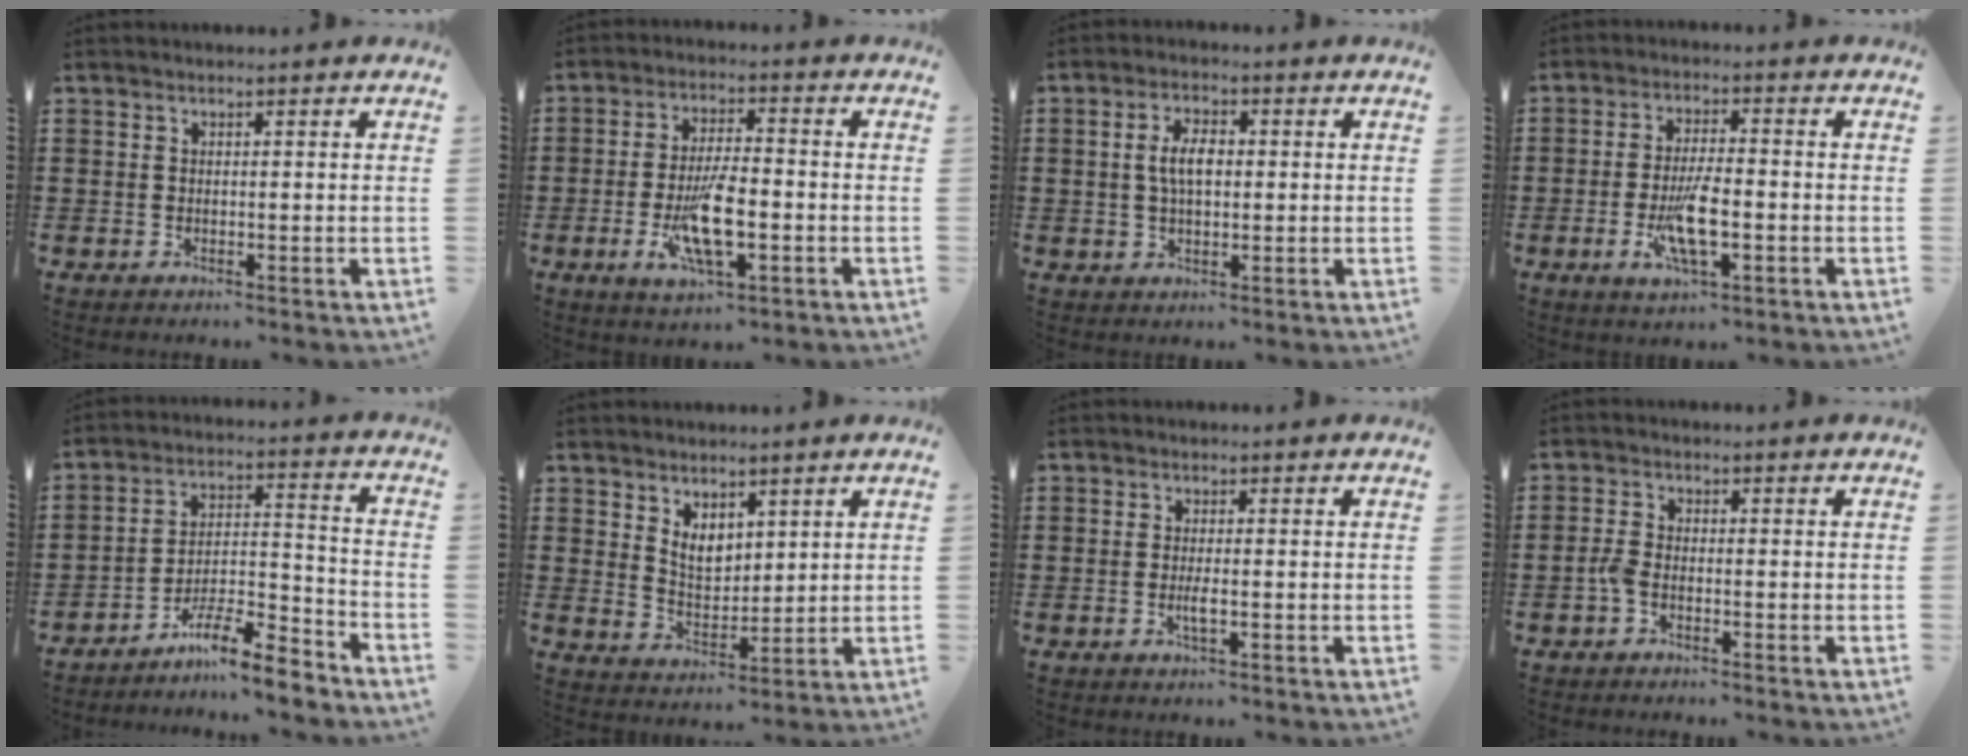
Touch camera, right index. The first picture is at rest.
{"total": 9.4, "force": [-2.6, 3.2, 8.5], "torque": [-0.176, -0.014, -0.046]}
{"total": 4.9, "force": [0.4, 2.3, 4.3], "torque": [-0.086, 0.009, 0.005]}
{"total": 7.4, "force": [-2.2, 2.3, 6.7], "torque": [-0.135, -0.009, -0.040]}
{"total": 8.8, "force": [-7.8, 1.0, 3.8], "torque": [-0.059, 0.021, -0.146]}
{"total": 4.6, "force": [2.6, 3.0, 2.3], "torque": [-0.050, 0.001, 0.047]}
{"total": 2.0, "force": [-0.6, 0.4, 1.9], "torque": [-0.048, -0.007, -0.014]}
{"total": 2.2, "force": [-1.0, 0.9, 1.7], "torque": [-0.048, -0.004, -0.022]}